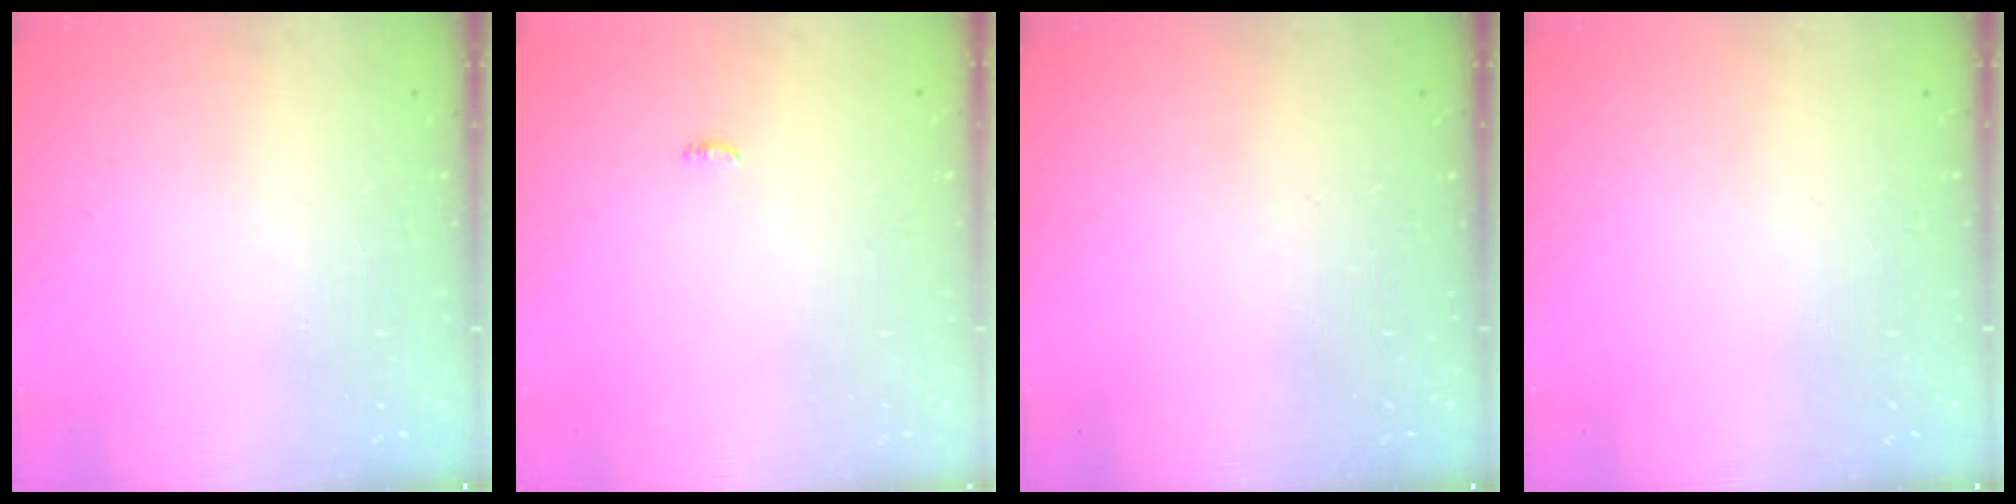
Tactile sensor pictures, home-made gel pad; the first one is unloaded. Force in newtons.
{"total": 3.4, "press": 3.3, "slide": 1.0}
{"total": 0.0}
{"total": 0.0}